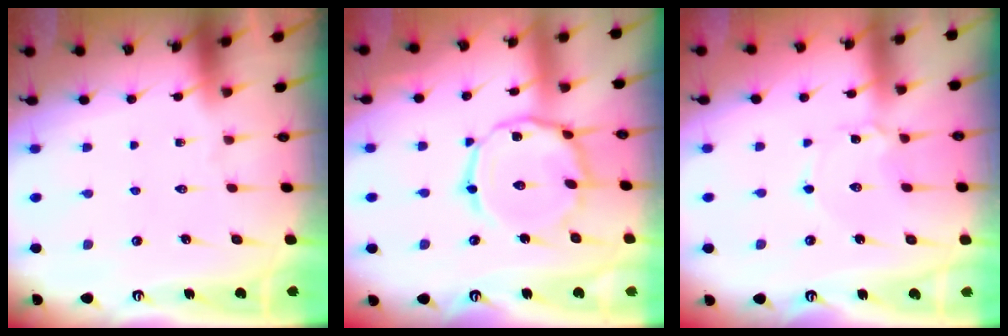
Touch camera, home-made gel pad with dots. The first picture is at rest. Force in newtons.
{"total": 13.3, "press": 13.3, "slide": 0.8}
{"total": 2.7, "press": 2.7, "slide": 0.2}